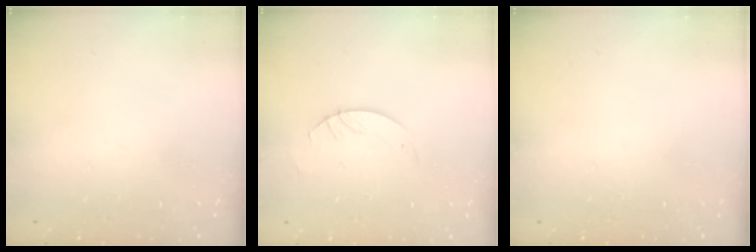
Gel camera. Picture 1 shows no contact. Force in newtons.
{"total": 3.0, "press": 3.0, "slide": 0.3}
{"total": 0.0}